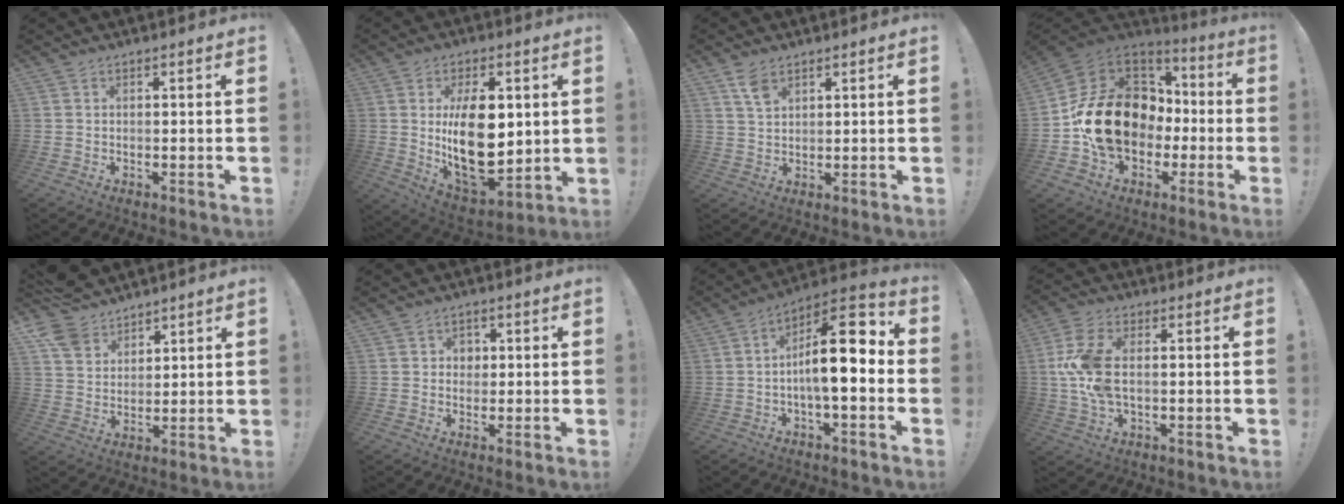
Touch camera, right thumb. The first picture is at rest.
{"total": 20.2, "force": [2.6, 11.5, 16.4], "torque": [-0.277, -0.030, 0.052]}
{"total": 5.2, "force": [3.1, 2.7, 3.2], "torque": [-0.053, -0.013, 0.058]}
{"total": 20.5, "force": [-2.4, 15.6, 13.1], "torque": [-0.217, 0.030, -0.019]}
{"total": 9.8, "force": [7.8, 5.5, 2.4], "torque": [-0.045, -0.046, 0.154]}
{"total": 2.7, "force": [0.3, 2.5, 0.8], "torque": [-0.008, 0.000, 0.001]}
{"total": 15.9, "force": [-0.3, 5.6, 14.8], "torque": [-0.227, 0.003, -0.008]}
{"total": 11.9, "force": [0.5, 6.3, 10.1], "torque": [-0.196, -0.008, 0.011]}